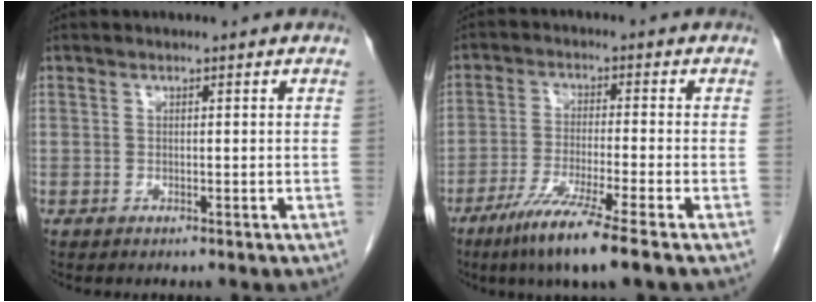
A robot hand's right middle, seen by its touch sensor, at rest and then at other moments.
{"total": 9.2, "force": [-6.1, -1.1, 6.8], "torque": [-0.126, -0.031, -0.111]}